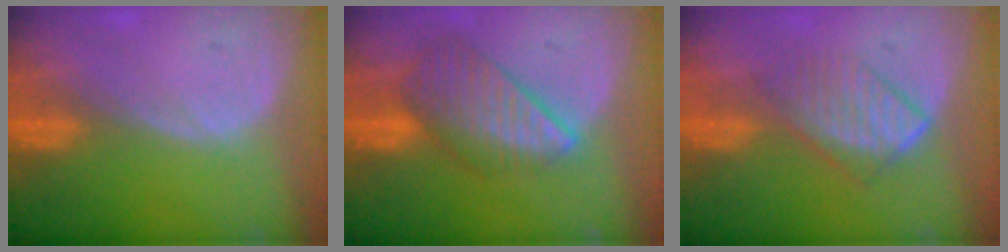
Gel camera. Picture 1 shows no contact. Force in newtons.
{"total": 8.4, "press": 7.5, "slide": 3.9}
{"total": 6.0, "press": 5.7, "slide": 2.0}